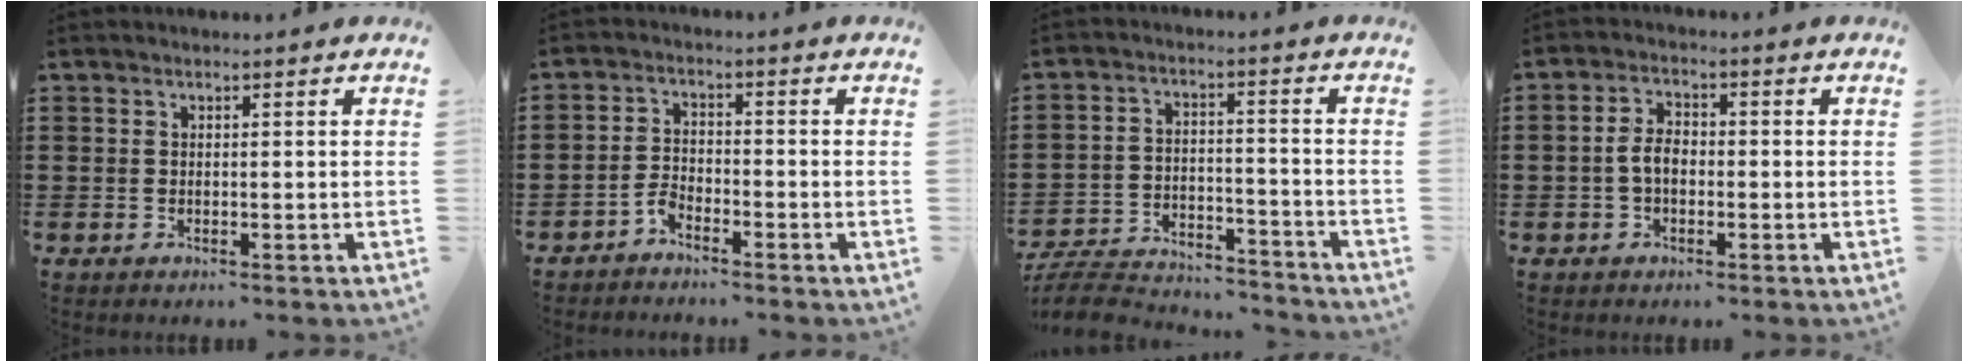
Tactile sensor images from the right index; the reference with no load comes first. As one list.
[{"total": 2.6, "force": [-2.3, 0.8, 0.9], "torque": [-0.022, 0.006, -0.047]}, {"total": 6.6, "force": [-6.4, 1.2, 1.4], "torque": [-0.035, 0.013, -0.127]}, {"total": 3.8, "force": [-0.8, 2.2, 3.0], "torque": [-0.072, 0.000, -0.019]}]